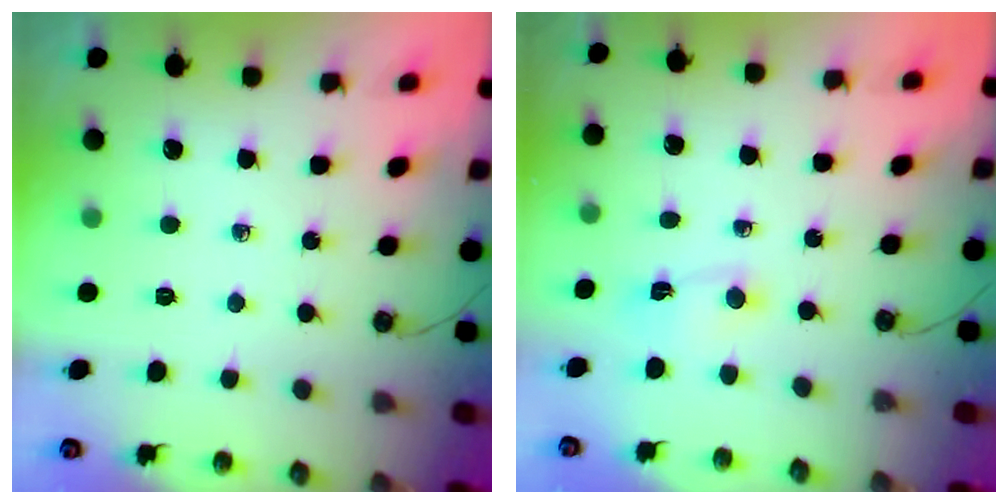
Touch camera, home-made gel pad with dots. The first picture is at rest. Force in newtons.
{"total": 2.7, "press": 2.7, "slide": 0.3}